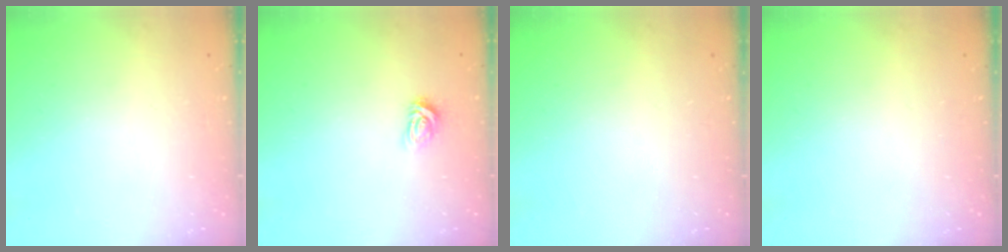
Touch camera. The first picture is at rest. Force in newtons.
{"total": 3.1, "press": 3.1, "slide": 0.4}
{"total": 0.0}
{"total": 0.0}